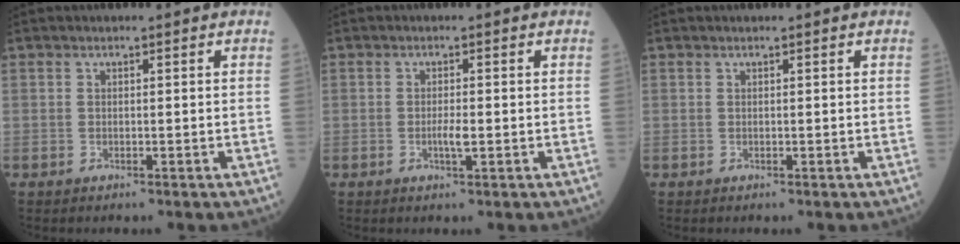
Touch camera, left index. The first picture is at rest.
{"total": 1.8, "force": [-0.4, 0.2, 1.8], "torque": [-0.037, -0.002, -0.006]}
{"total": 0.0}